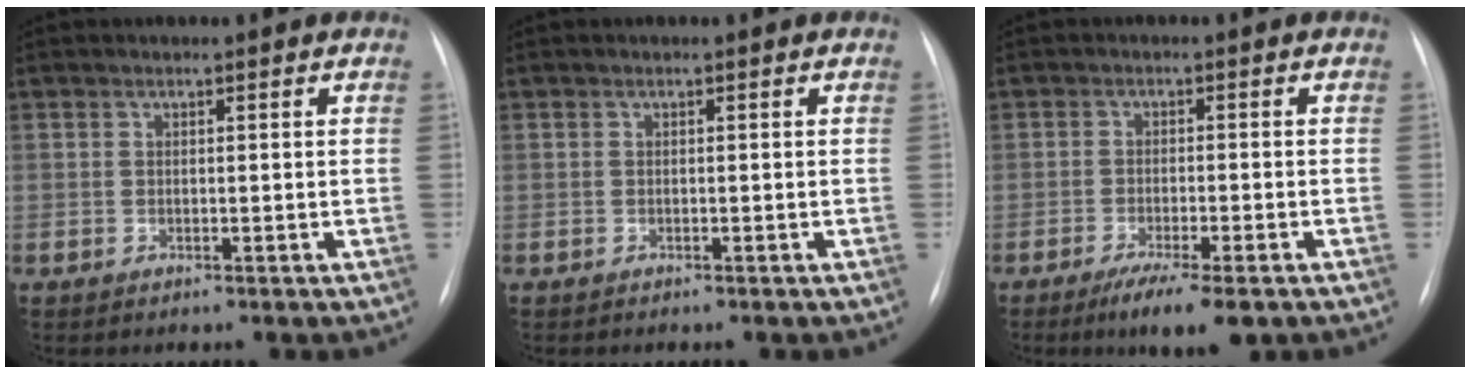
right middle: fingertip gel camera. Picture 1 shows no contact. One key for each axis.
{"total": 0.0}
{"total": 7.2, "fx": -4.8, "fy": 0.9, "fz": 5.3, "tx": -0.079, "ty": -0.016, "tz": -0.070}